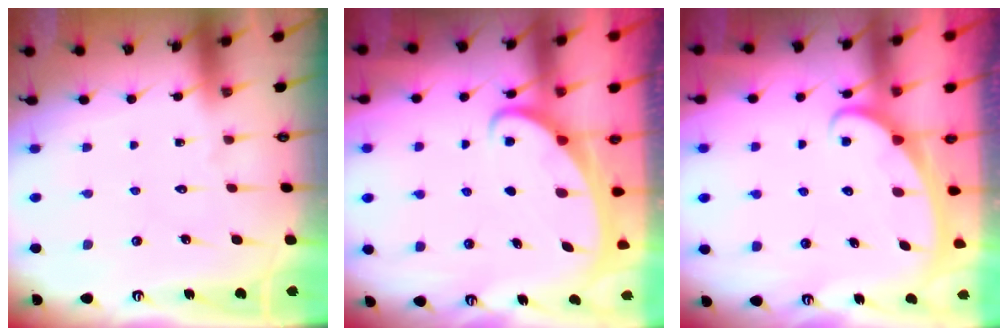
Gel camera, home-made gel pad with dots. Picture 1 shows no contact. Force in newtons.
{"total": 2.2, "press": 2.1, "slide": 0.3}
{"total": 2.4, "press": 2.4, "slide": 0.4}